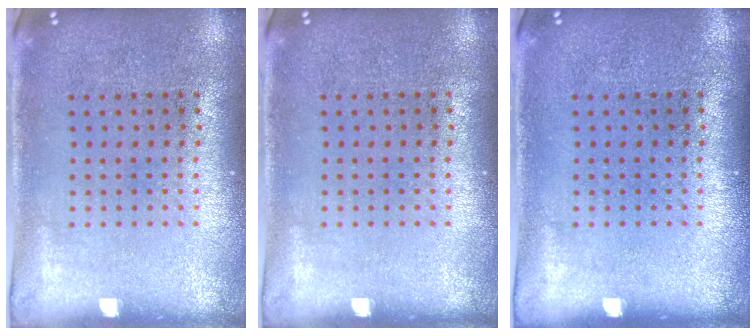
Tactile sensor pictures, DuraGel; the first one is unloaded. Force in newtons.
{"total": 0.0}
{"total": 0.0}